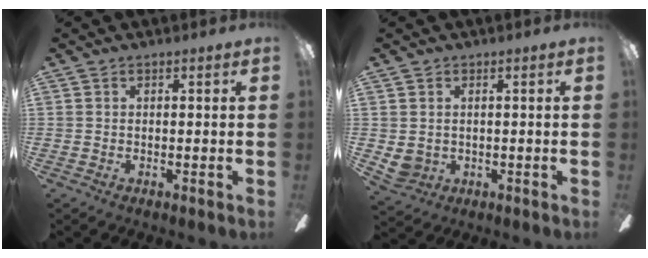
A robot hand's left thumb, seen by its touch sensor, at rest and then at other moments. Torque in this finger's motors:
{"motor_torque": [-0.02, 0.04, -0.08, 0.00, -0.01]}